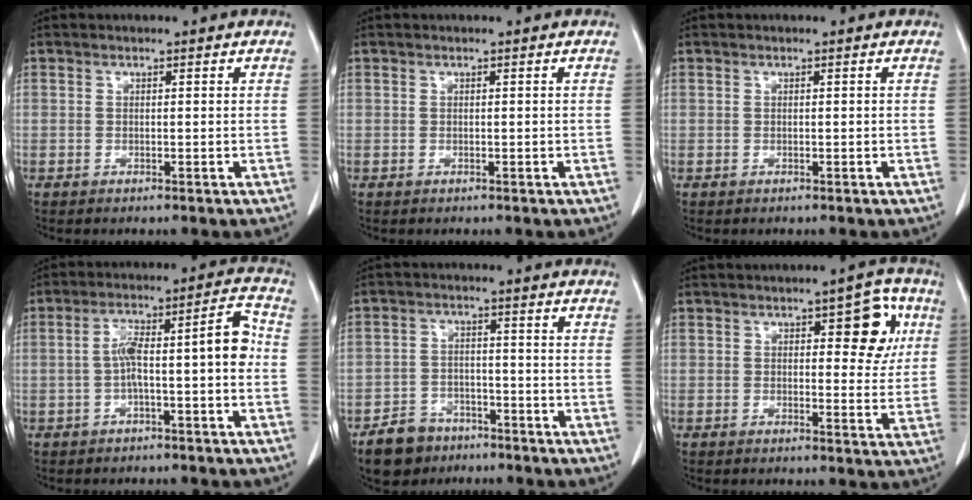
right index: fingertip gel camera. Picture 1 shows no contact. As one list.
[{"total": 0.0}, {"total": 0.0}, {"total": 9.3, "force": [-1.1, 1.6, 9.1], "torque": [-0.145, 0.045, -0.018]}, {"total": 6.3, "force": [-4.6, 4.2, 1.4], "torque": [-0.034, 0.007, -0.075]}, {"total": 7.3, "force": [2.6, 3.0, 6.1], "torque": [-0.062, 0.013, 0.028]}]